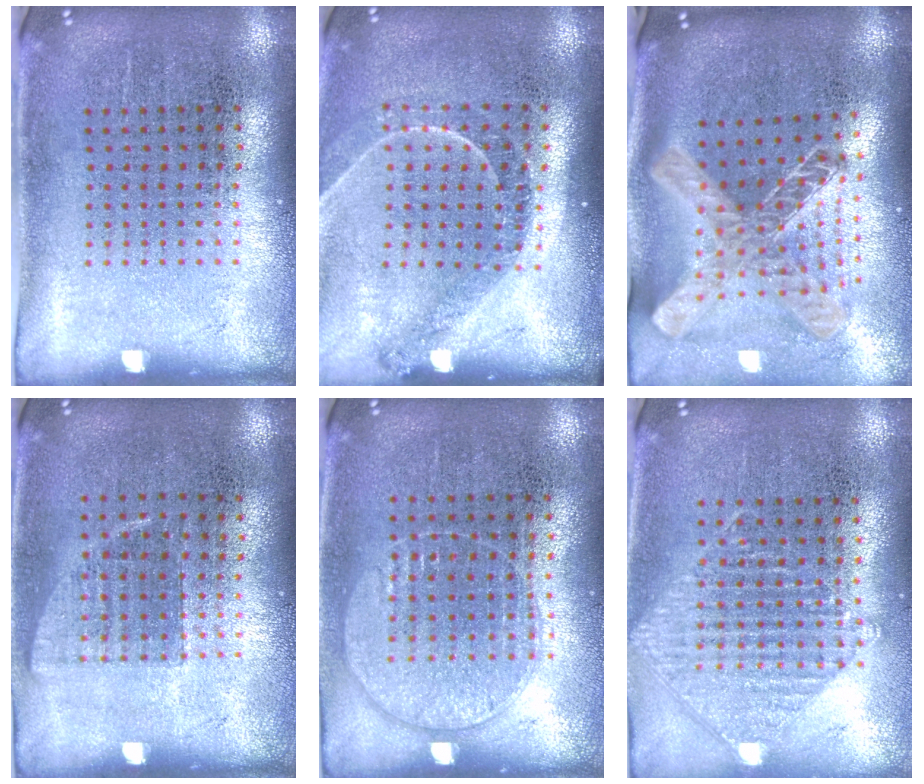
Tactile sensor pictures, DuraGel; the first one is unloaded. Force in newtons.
{"total": 1.2, "press": 1.2, "slide": 0.1}
{"total": 2.1, "press": 1.6, "slide": 1.3}
{"total": 0.6, "press": 0.6, "slide": 0.1}
{"total": 1.0, "press": 0.9, "slide": 0.4}
{"total": 0.9, "press": 0.9, "slide": 0.0}